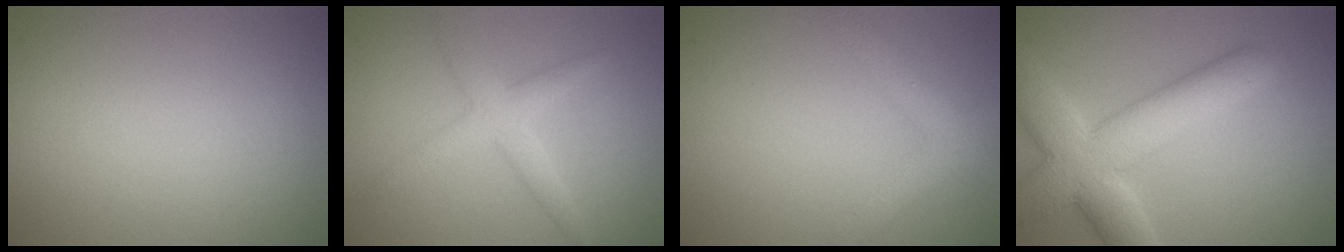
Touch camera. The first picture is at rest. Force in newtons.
{"total": 2.9, "press": 2.9, "slide": 0.0}
{"total": 3.5, "press": 3.5, "slide": 0.1}
{"total": 8.5, "press": 8.5, "slide": 0.7}